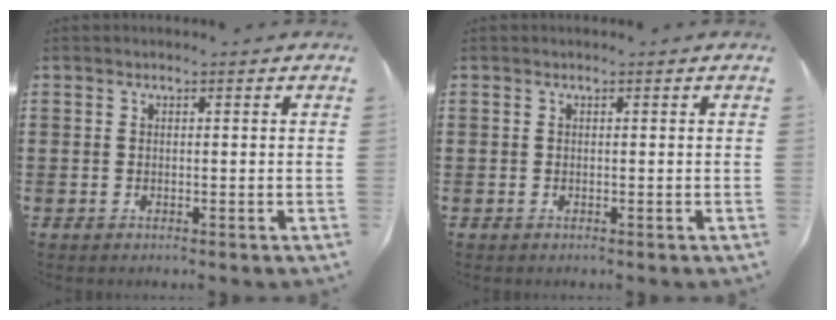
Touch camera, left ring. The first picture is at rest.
{"total": 0.0}